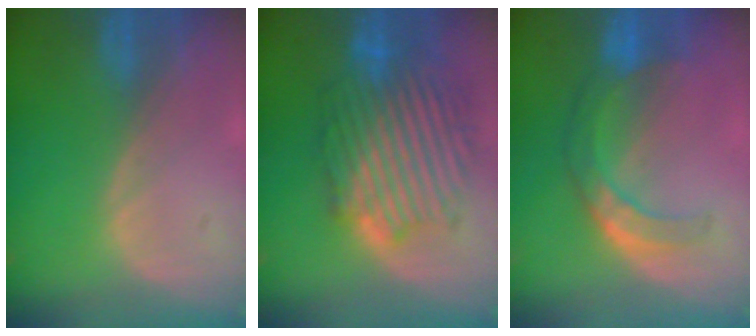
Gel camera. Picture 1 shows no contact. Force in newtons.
{"total": 11.3, "press": 11.2, "slide": 0.6}
{"total": 7.6, "press": 6.5, "slide": 4.0}